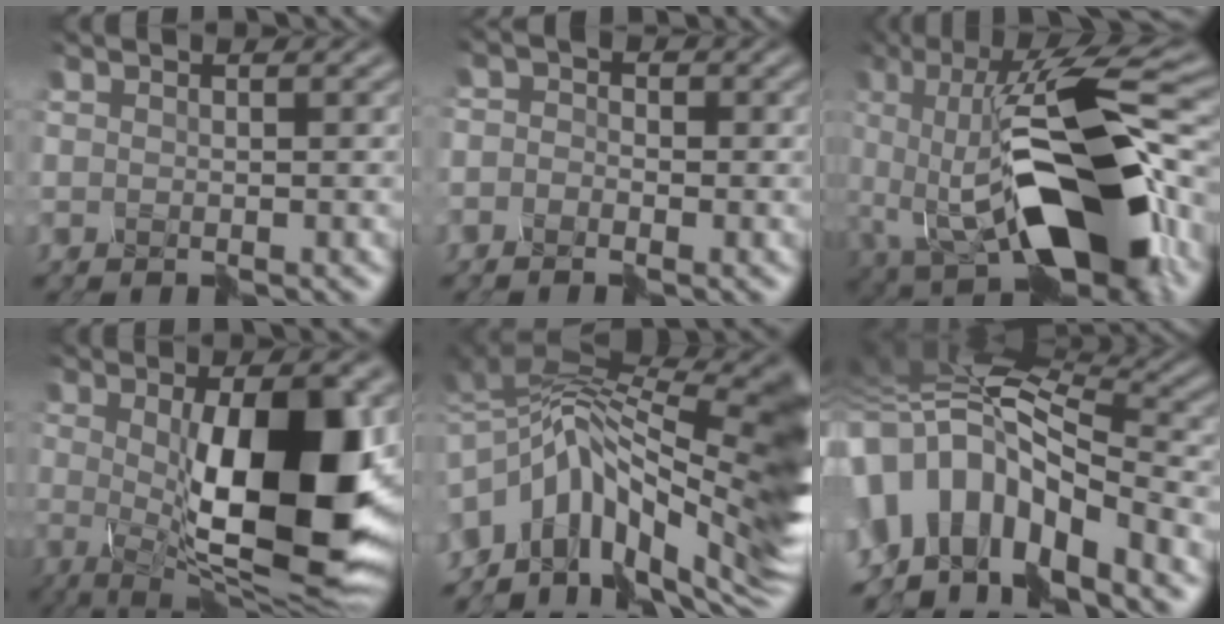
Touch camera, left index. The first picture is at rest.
{"total": 2.7, "force": [-2.0, 1.9, 0.0], "torque": [0.015, 0.016, -0.053]}
{"total": 13.5, "force": [-2.7, 5.0, 12.2], "torque": [-0.180, 0.004, -0.047]}
{"total": 13.1, "force": [0.3, 3.9, 12.4], "torque": [-0.175, 0.002, 0.002]}
{"total": 13.8, "force": [-3.1, 7.2, 11.3], "torque": [-0.185, 0.012, -0.053]}
{"total": 9.8, "force": [-4.5, 5.2, 6.9], "torque": [-0.140, 0.017, -0.090]}